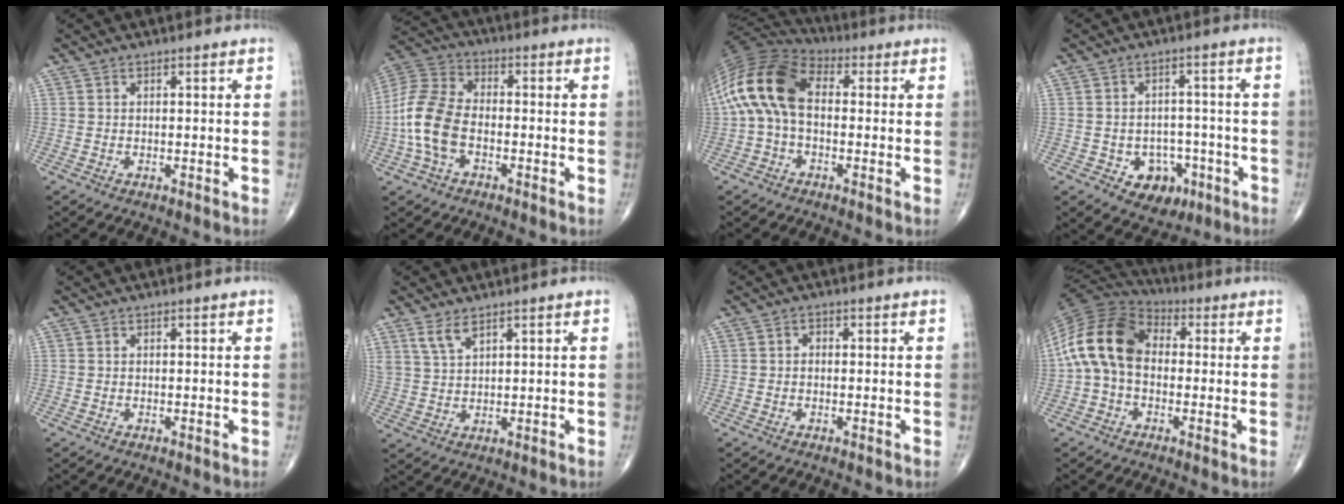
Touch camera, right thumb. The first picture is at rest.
{"total": 12.0, "force": [-2.9, 7.5, 8.9], "torque": [-0.191, 0.030, -0.064]}
{"total": 15.4, "force": [0.8, 9.3, 12.3], "torque": [-0.253, 0.039, 0.002]}
{"total": 8.0, "force": [-3.3, 6.2, 3.9], "torque": [-0.020, 0.027, -0.037]}
{"total": 0.0}
{"total": 4.0, "force": [2.8, 1.4, 2.4], "torque": [-0.048, -0.013, 0.064]}
{"total": 1.0, "force": [0.0, 0.8, 0.6], "torque": [0.000, 0.005, -0.005]}
{"total": 14.8, "force": [0.0, 10.1, 10.8], "torque": [-0.210, 0.037, -0.014]}